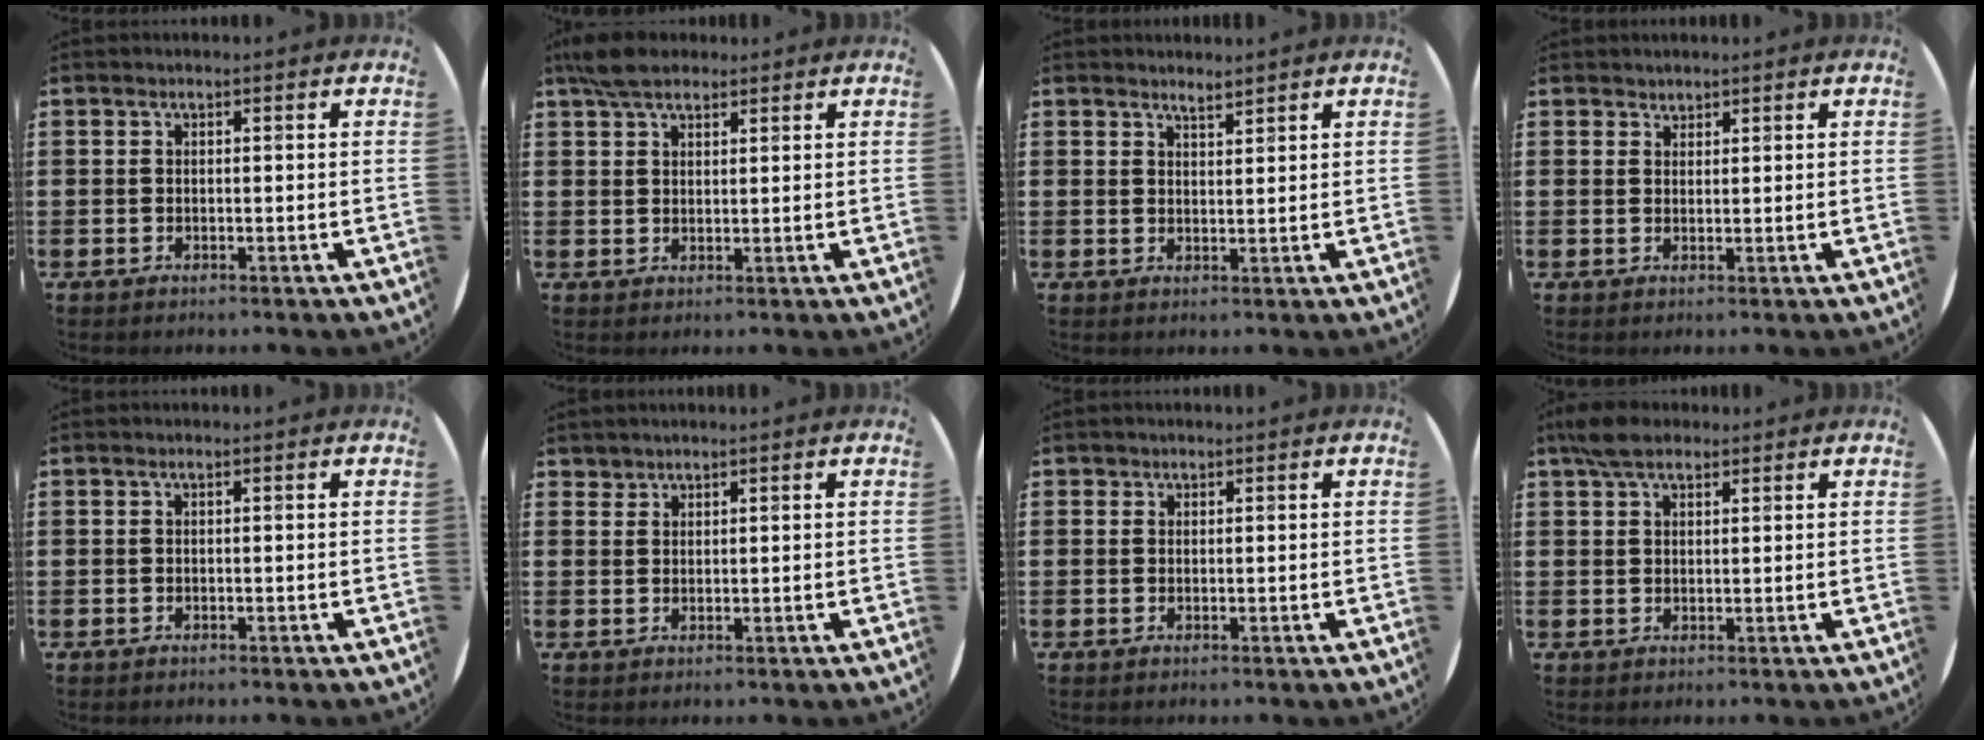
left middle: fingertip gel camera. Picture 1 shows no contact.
{"total": 4.7, "force": [3.9, 1.9, 1.9], "torque": [-0.039, 0.000, 0.072]}
{"total": 2.0, "force": [2.0, -0.1, 0.0], "torque": [-0.002, -0.005, 0.038]}
{"total": 1.4, "force": [1.2, 0.5, -0.2], "torque": [0.004, 0.001, 0.025]}
{"total": 0.0}
{"total": 1.5, "force": [1.4, 0.5, -0.2], "torque": [0.001, 0.001, 0.027]}
{"total": 0.6, "force": [0.5, 0.4, -0.1], "torque": [0.003, 0.004, 0.008]}
{"total": 4.3, "force": [3.2, 1.8, 2.2], "torque": [-0.041, 0.006, 0.058]}